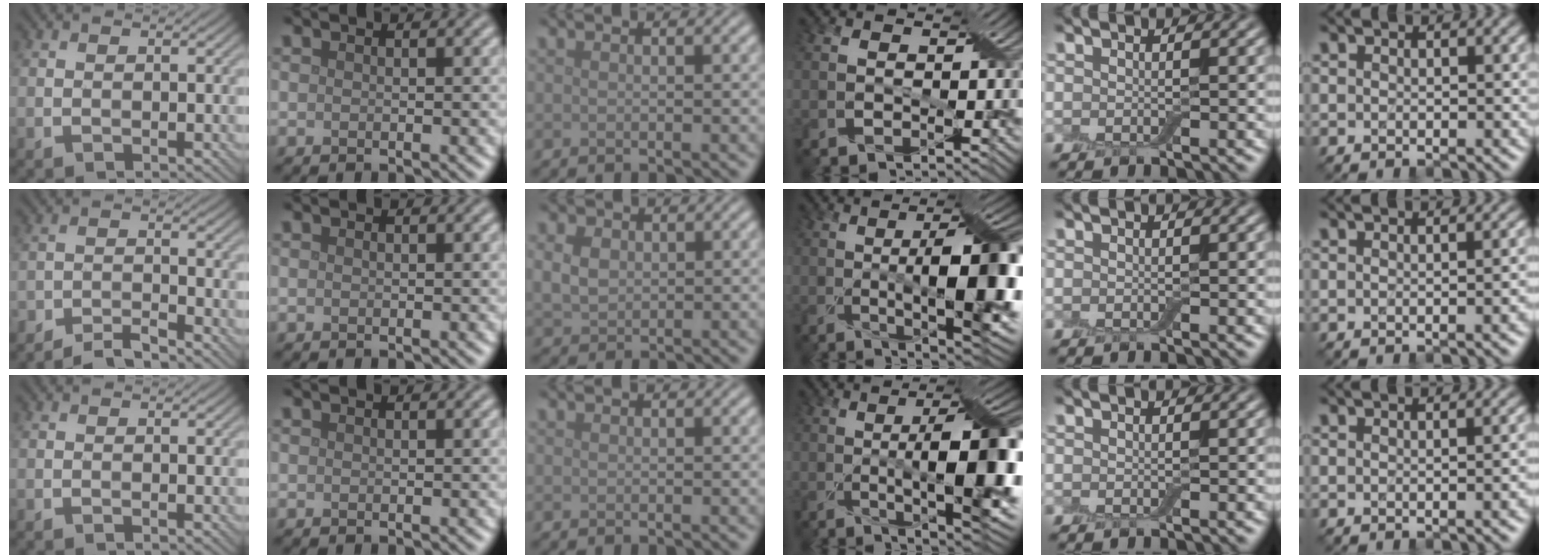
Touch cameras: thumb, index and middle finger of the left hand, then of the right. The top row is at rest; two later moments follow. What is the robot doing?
{"motion": "extract", "object": "backpack"}